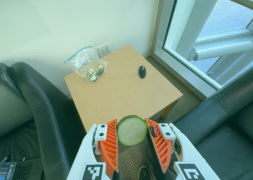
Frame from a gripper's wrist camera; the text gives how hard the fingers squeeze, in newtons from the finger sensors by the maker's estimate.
{"total": 8.9, "left": 8.9, "right": 8.9}